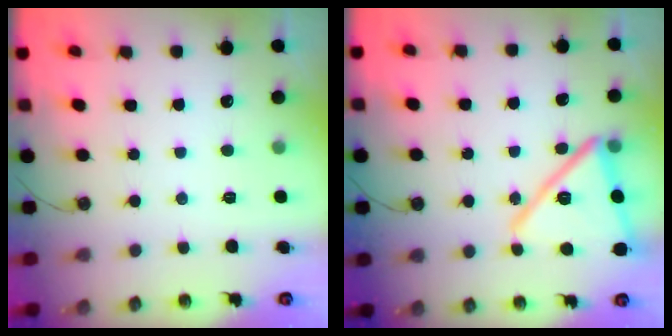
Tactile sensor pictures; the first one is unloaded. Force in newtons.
{"total": 18.9, "press": 18.9, "slide": 1.2}